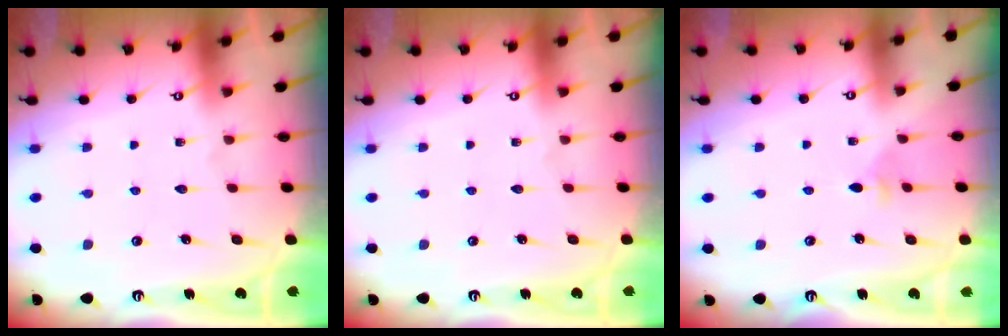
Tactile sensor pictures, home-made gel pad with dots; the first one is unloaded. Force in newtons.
{"total": 0.0}
{"total": 2.9, "press": 2.8, "slide": 0.8}